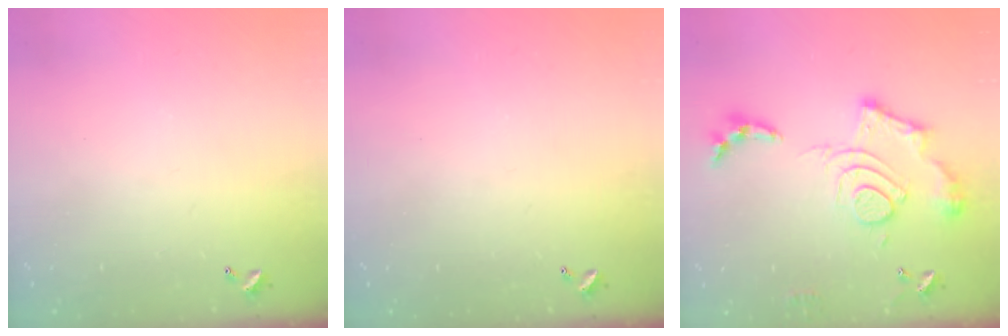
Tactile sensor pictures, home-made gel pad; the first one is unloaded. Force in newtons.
{"total": 0.0}
{"total": 16.5, "press": 16.4, "slide": 1.7}